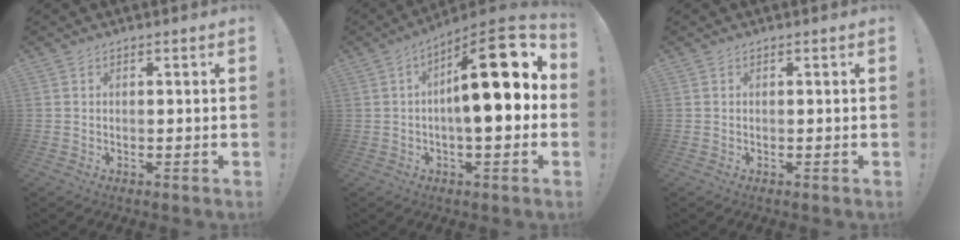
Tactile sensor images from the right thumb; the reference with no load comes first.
{"total": 20.6, "force": [2.7, 6.0, 19.6], "torque": [-0.277, -0.017, 0.036]}
{"total": 0.0}